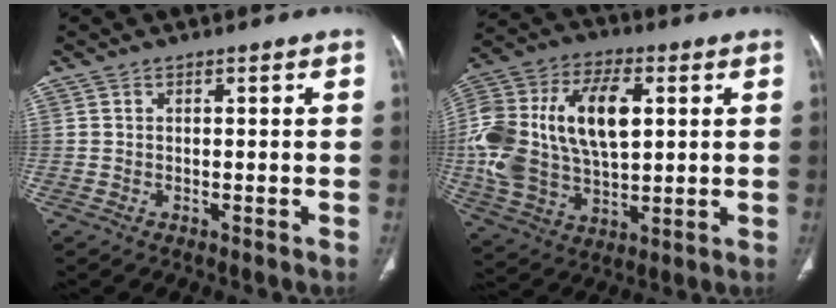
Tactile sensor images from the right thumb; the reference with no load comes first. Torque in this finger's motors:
{"motor_torque": [2.57, 2.43, 2.00, 0.35, 0.29]}